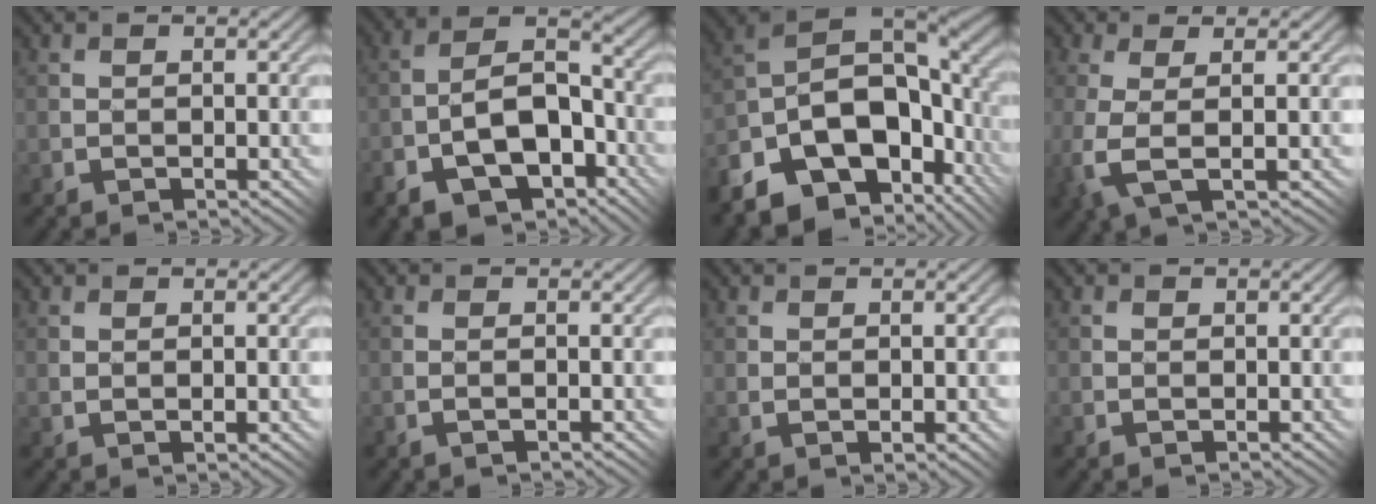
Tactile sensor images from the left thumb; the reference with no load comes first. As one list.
[{"total": 11.5, "force": [-5.9, 5.8, 8.1], "torque": [-0.145, -0.006, -0.111]}, {"total": 17.8, "force": [-6.6, 11.0, 12.4], "torque": [-0.242, -0.030, -0.097]}, {"total": 5.0, "force": [-0.8, 1.3, 4.7], "torque": [-0.125, -0.001, -0.015]}, {"total": 1.5, "force": [0.1, 0.6, 1.3], "torque": [-0.025, -0.001, 0.011]}, {"total": 0.8, "force": [-0.1, -0.2, 0.8], "torque": [-0.015, 0.004, -0.001]}, {"total": 1.7, "force": [-0.1, 0.7, 1.6], "torque": [-0.029, -0.005, 0.007]}, {"total": 0.7, "force": [0.5, 0.5, 0.3], "torque": [-0.005, 0.002, 0.008]}]